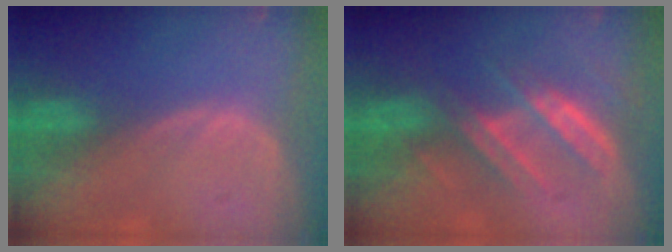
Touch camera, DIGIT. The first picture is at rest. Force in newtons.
{"total": 6.8, "press": 6.7, "slide": 1.0}